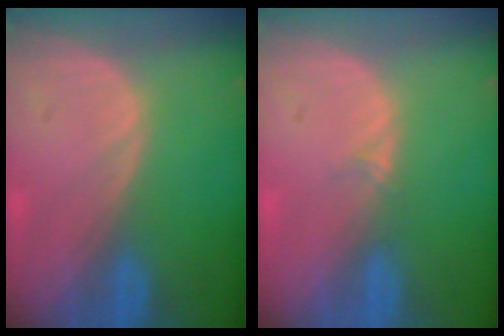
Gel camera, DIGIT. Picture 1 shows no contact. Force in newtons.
{"total": 0.9, "press": 0.6, "slide": 0.7}